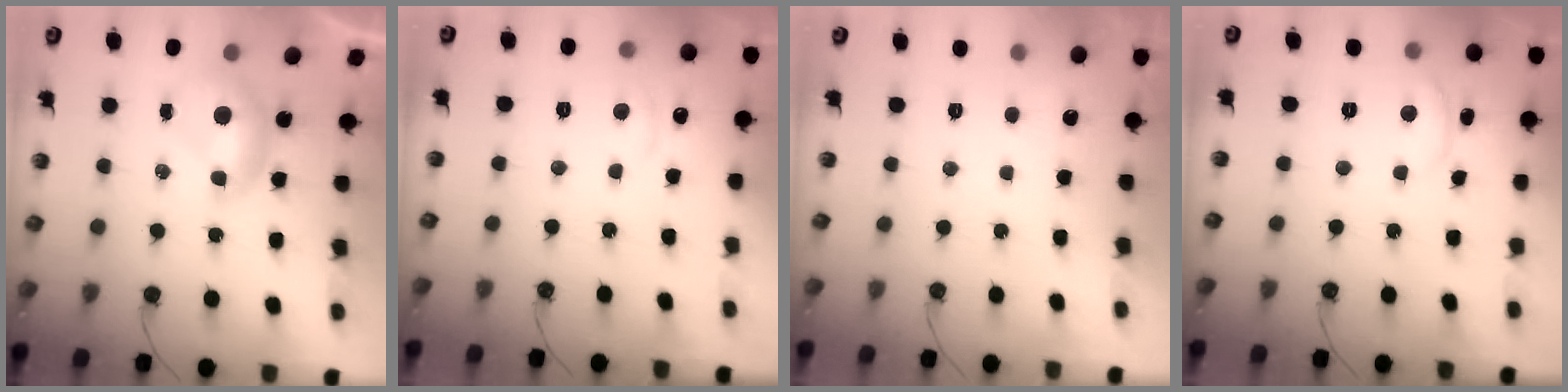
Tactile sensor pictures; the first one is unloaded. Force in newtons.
{"total": 1.4, "press": 1.1, "slide": 0.9}
{"total": 6.1, "press": 6.1, "slide": 0.2}
{"total": 1.2, "press": 1.1, "slide": 0.6}